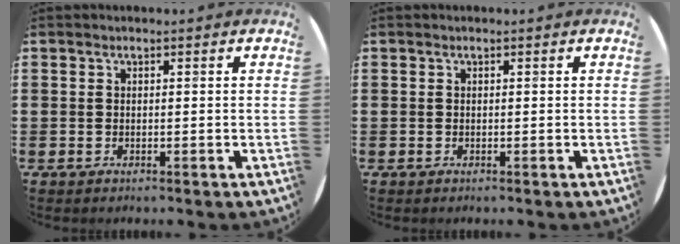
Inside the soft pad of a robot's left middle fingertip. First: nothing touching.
{"total": 0.0}